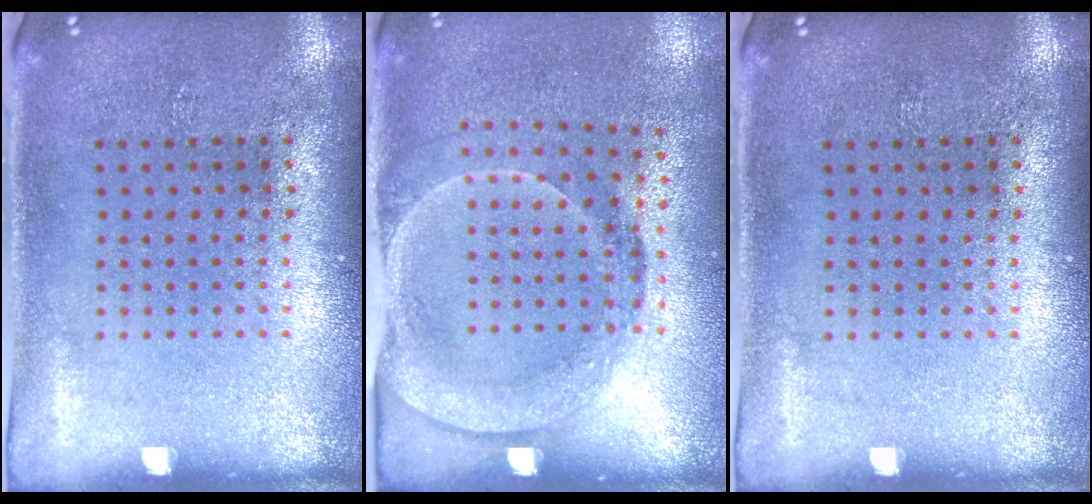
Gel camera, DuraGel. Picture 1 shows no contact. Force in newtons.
{"total": 1.7, "press": 1.3, "slide": 1.1}
{"total": 0.0}